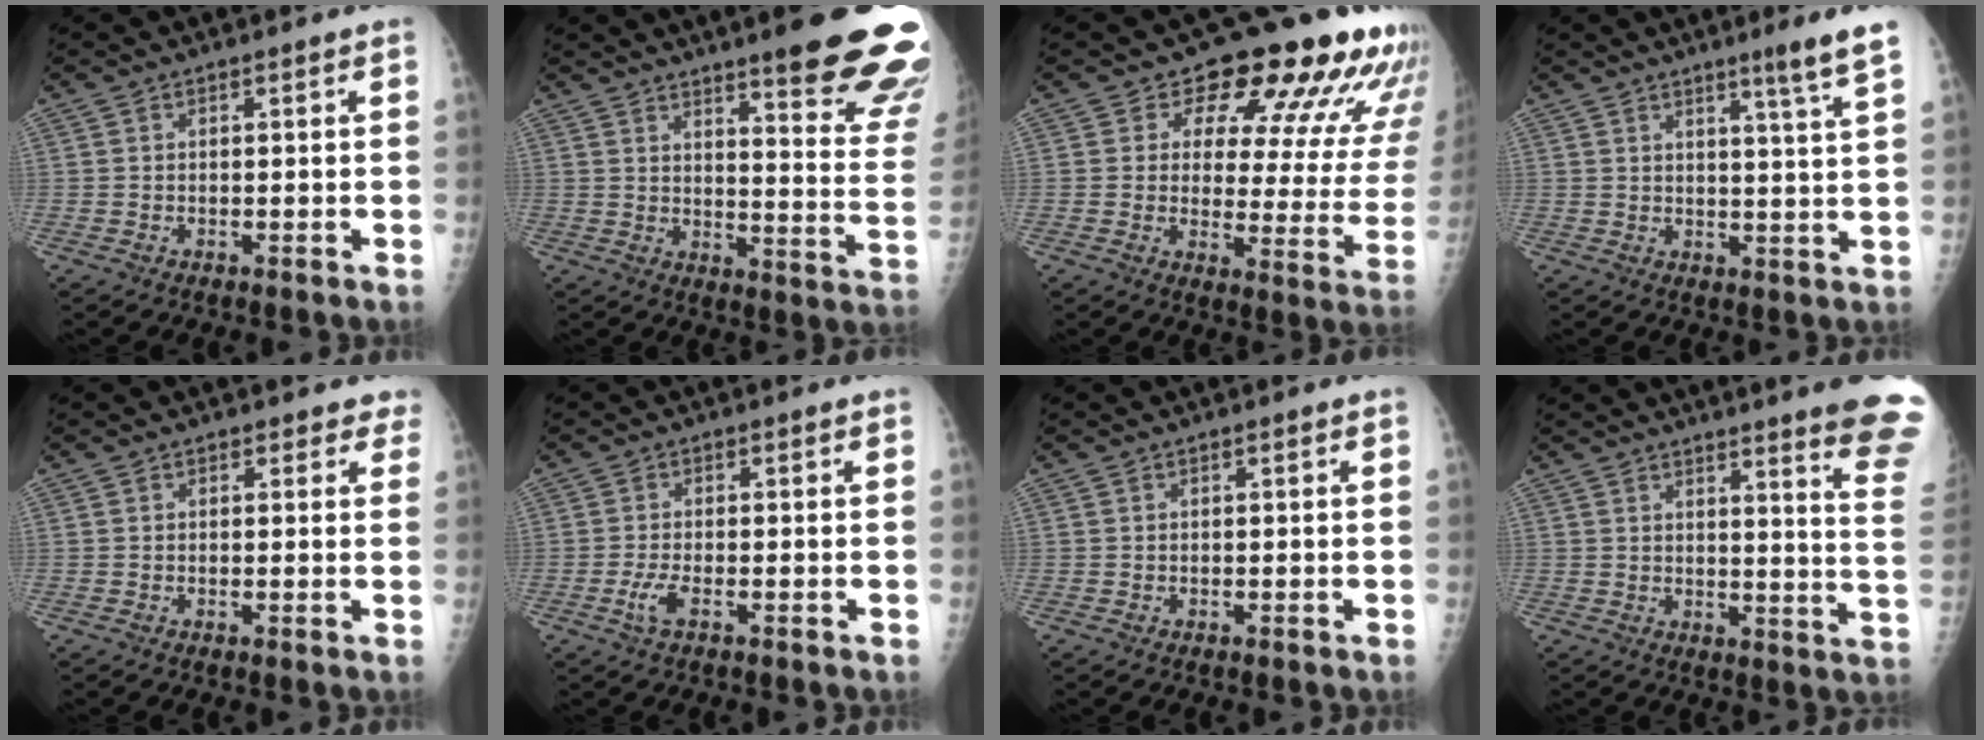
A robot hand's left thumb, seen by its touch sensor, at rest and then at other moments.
{"total": 21.5, "force": [15.0, 3.1, 15.0], "torque": [-0.163, -0.093, 0.190]}
{"total": 18.7, "force": [13.0, 8.2, 10.6], "torque": [-0.074, -0.068, 0.144]}
{"total": 6.3, "force": [4.1, -1.1, 4.7], "torque": [-0.066, -0.034, 0.059]}
{"total": 2.5, "force": [2.1, 1.4, 0.0], "torque": [0.031, -0.008, 0.006]}
{"total": 2.7, "force": [-1.1, 0.8, 2.4], "torque": [-0.057, -0.001, -0.022]}
{"total": 0.0}
{"total": 15.2, "force": [12.1, -0.1, 9.2], "torque": [-0.090, -0.105, 0.129]}